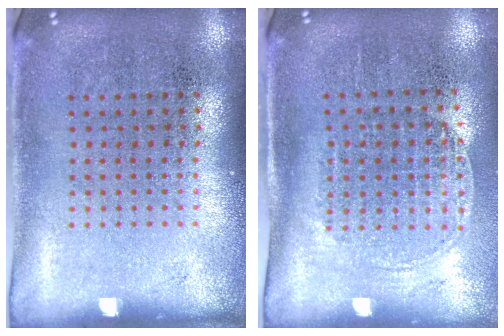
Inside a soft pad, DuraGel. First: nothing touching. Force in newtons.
{"total": 1.4, "press": 1.2, "slide": 0.8}